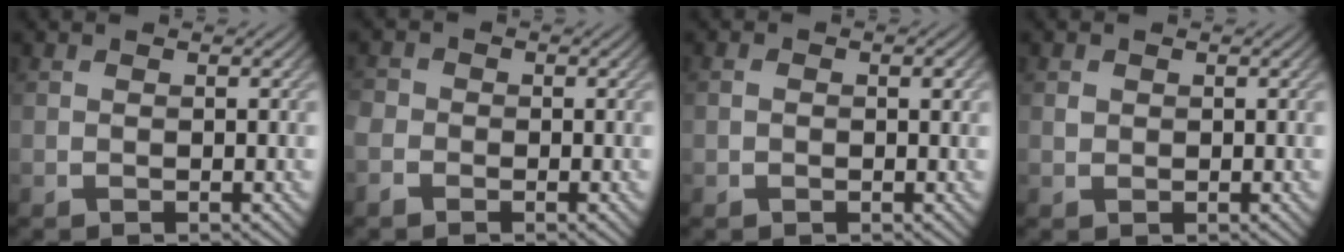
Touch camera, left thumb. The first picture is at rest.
{"total": 2.4, "force": [-1.6, 1.7, 0.7], "torque": [-0.021, -0.001, -0.046]}
{"total": 1.4, "force": [0.0, 0.9, 1.1], "torque": [-0.015, -0.001, -0.001]}
{"total": 0.7, "force": [0.2, 0.6, 0.2], "torque": [-0.004, -0.001, 0.003]}